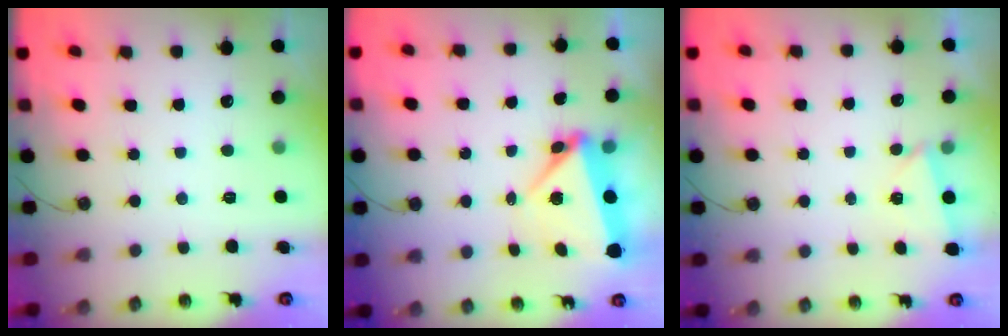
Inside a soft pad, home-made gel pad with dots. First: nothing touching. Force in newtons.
{"total": 6.2, "press": 6.2, "slide": 0.2}
{"total": 2.4, "press": 2.1, "slide": 1.1}